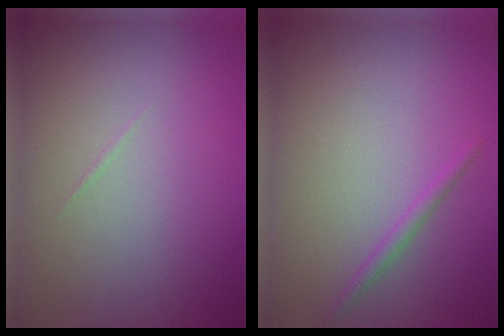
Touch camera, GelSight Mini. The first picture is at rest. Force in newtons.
{"total": 1.0, "press": 1.0, "slide": 0.0}